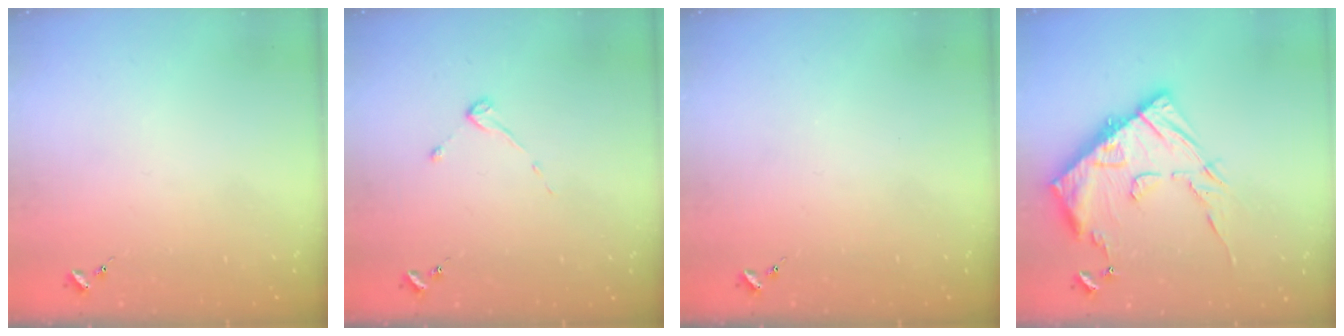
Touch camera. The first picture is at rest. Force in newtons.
{"total": 2.7, "press": 2.7, "slide": 0.3}
{"total": 0.0}
{"total": 17.0, "press": 16.9, "slide": 1.5}